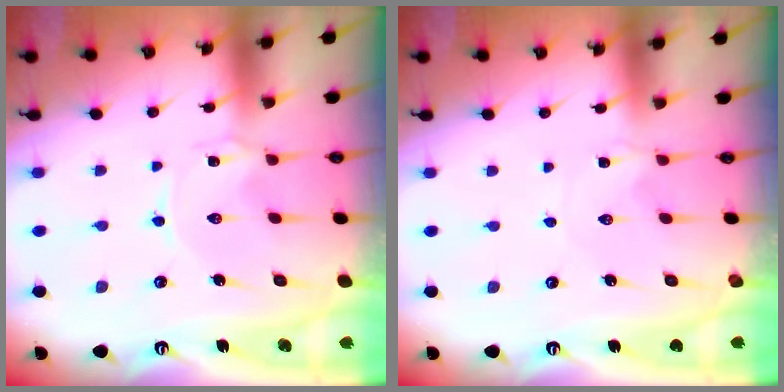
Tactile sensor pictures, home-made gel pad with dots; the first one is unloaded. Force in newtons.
{"total": 0.8, "press": 0.7, "slide": 0.2}